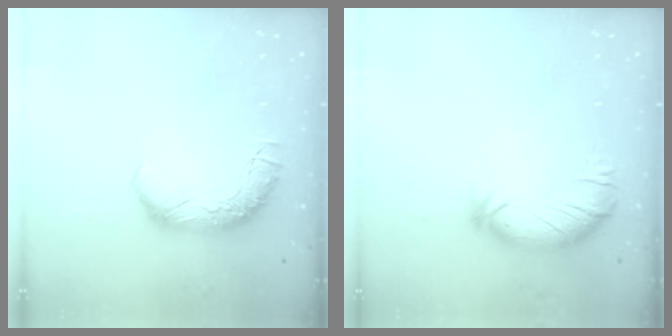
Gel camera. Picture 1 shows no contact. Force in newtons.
{"total": 3.0, "press": 2.5, "slide": 1.7}